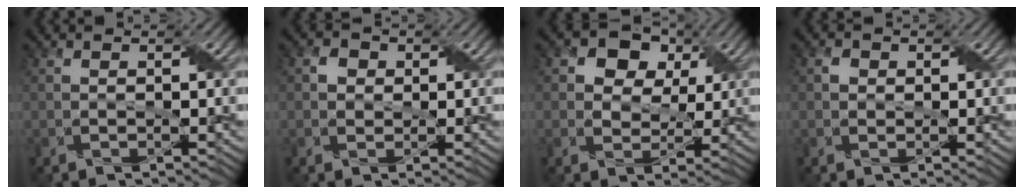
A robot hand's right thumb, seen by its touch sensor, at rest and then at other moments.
{"total": 1.8, "force": [0.2, 1.7, 0.4], "torque": [-0.011, -0.001, -0.001]}
{"total": 7.6, "force": [3.5, 5.7, 3.7], "torque": [-0.083, 0.010, 0.045]}
{"total": 1.1, "force": [0.1, 1.1, 0.1], "torque": [-0.003, -0.002, 0.000]}